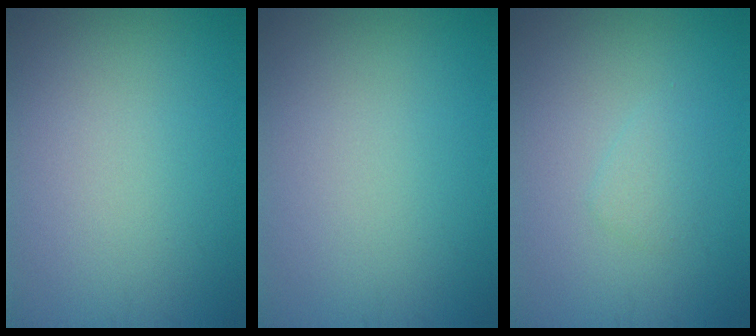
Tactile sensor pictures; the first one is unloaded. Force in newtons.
{"total": 0.0}
{"total": 1.1, "press": 1.1, "slide": 0.1}